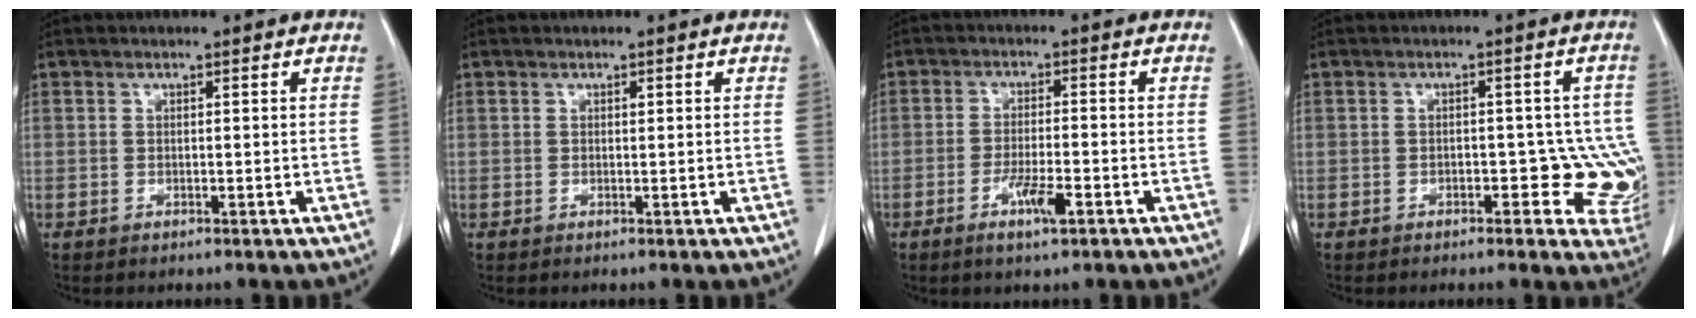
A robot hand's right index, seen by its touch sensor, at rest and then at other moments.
{"total": 0.0}
{"total": 4.8, "force": [-2.4, 0.6, 4.1], "torque": [-0.075, -0.004, -0.043]}
{"total": 7.7, "force": [-1.9, 4.2, 6.2], "torque": [-0.038, 0.014, -0.021]}